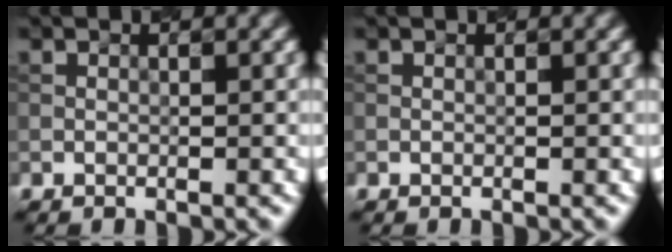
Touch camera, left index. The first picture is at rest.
{"total": 0.0}